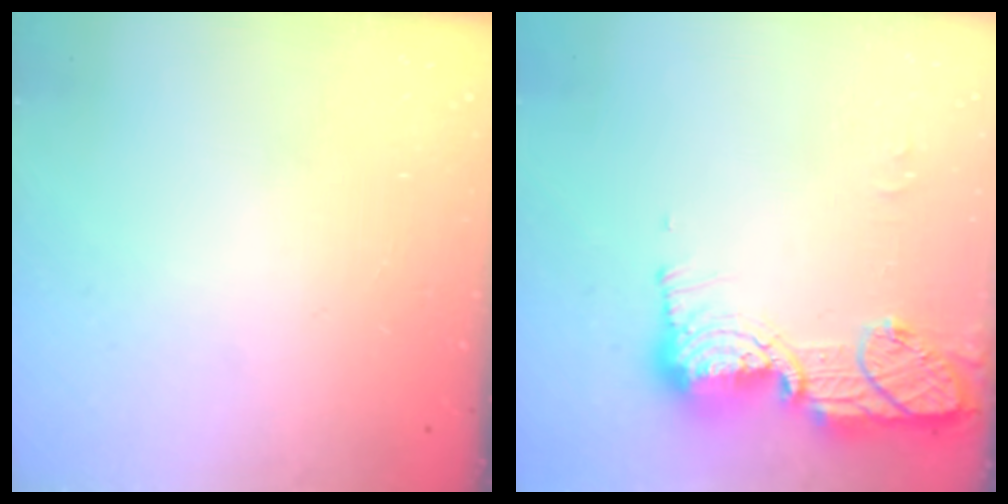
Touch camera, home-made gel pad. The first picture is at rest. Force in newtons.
{"total": 15.1, "press": 15.0, "slide": 1.0}